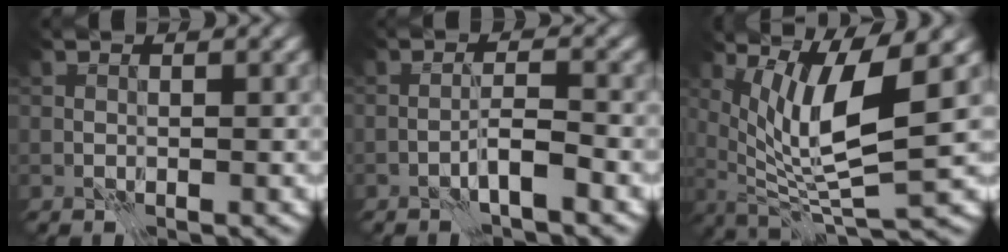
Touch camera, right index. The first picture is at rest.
{"total": 1.8, "force": [-1.1, -0.3, 1.3], "torque": [-0.019, 0.013, -0.027]}
{"total": 7.3, "force": [2.8, 1.2, 6.6], "torque": [-0.119, -0.008, 0.055]}